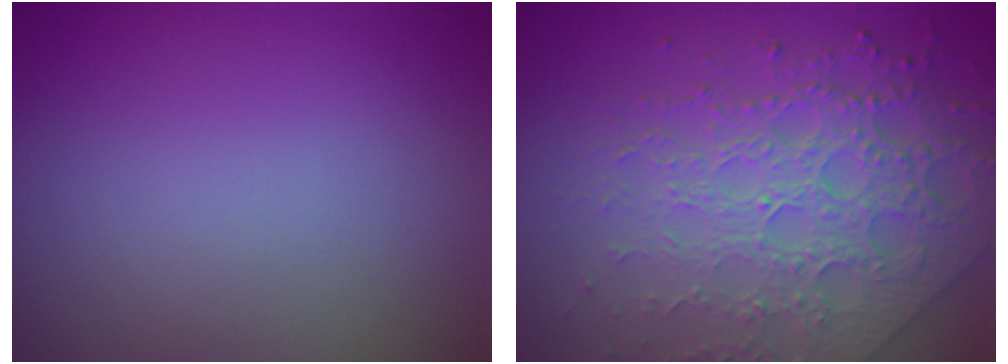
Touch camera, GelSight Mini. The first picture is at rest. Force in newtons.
{"total": 7.6, "press": 5.5, "slide": 5.2}